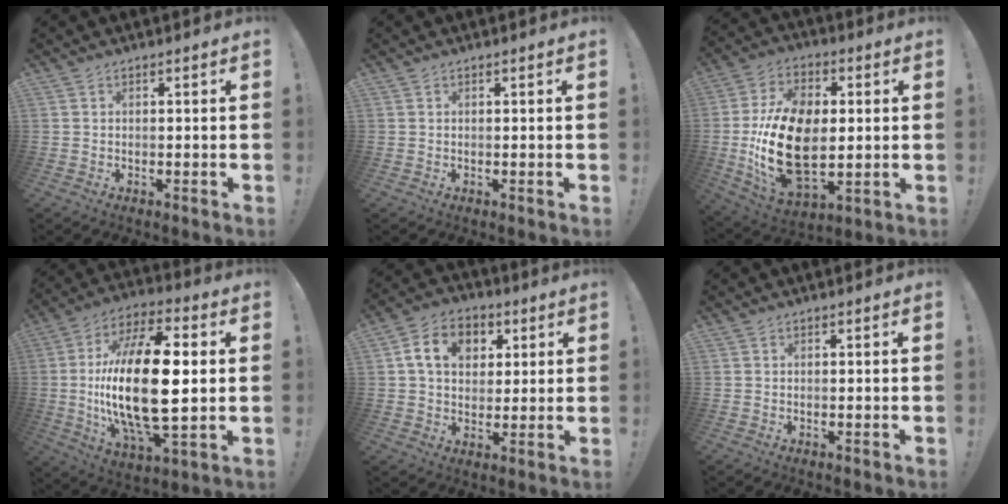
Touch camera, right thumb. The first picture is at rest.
{"total": 0.0}
{"total": 22.6, "force": [-1.0, 14.1, 17.7], "torque": [-0.363, 0.001, -0.009]}
{"total": 26.0, "force": [0.0, 10.7, 23.7], "torque": [-0.476, -0.008, -0.008]}
{"total": 11.8, "force": [3.6, 9.1, 6.6], "torque": [-0.096, 0.004, 0.067]}
{"total": 0.0}